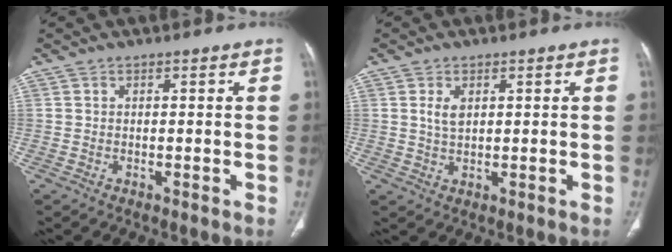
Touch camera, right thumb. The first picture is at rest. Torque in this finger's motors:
{"motor_torque": [0.01, 0.02, 0.14, 0.32, 0.01]}